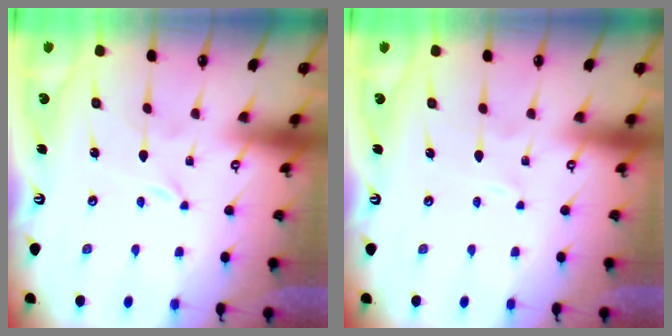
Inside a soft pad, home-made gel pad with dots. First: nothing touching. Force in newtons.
{"total": 1.1, "press": 1.1, "slide": 0.1}